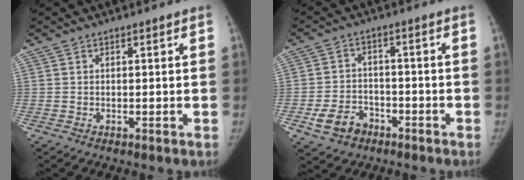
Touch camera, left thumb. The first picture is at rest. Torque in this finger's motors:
{"motor_torque": [-0.24, 0.30, 0.26, 0.21, 0.02]}